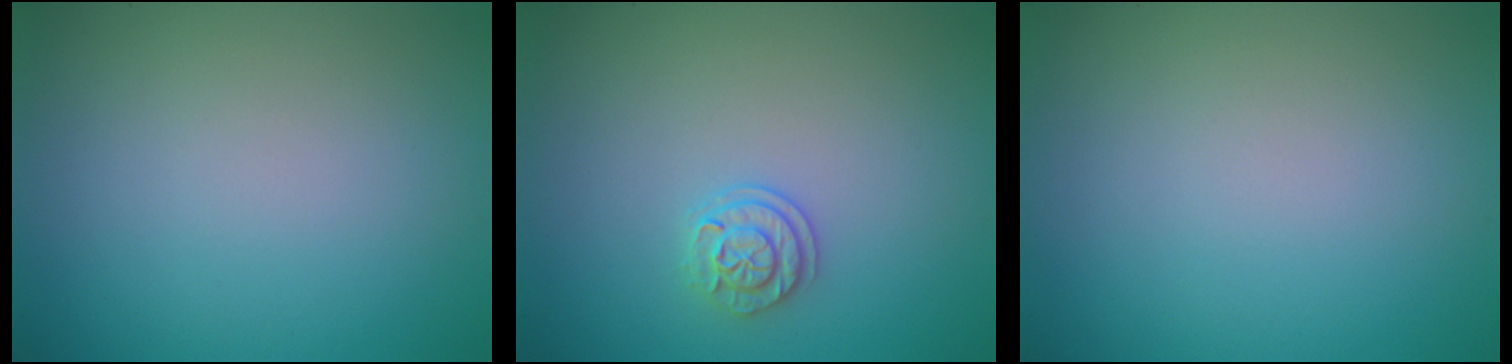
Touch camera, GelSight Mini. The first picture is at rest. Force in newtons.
{"total": 1.9, "press": 1.7, "slide": 0.8}
{"total": 0.0}